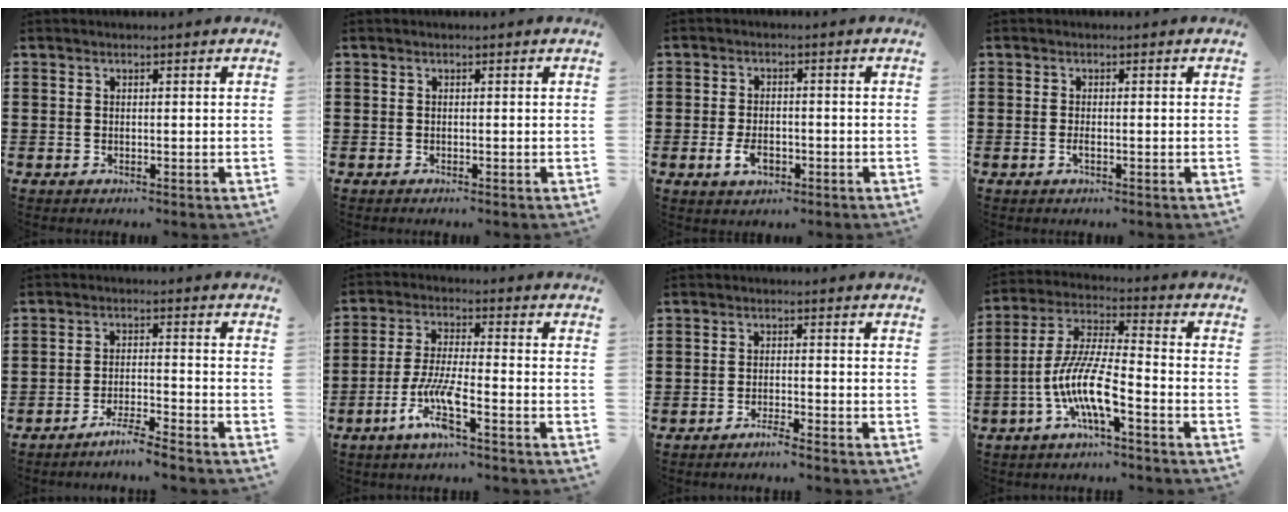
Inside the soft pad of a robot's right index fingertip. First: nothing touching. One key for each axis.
{"total": 0.0}
{"total": 3.7, "fx": -1.3, "fy": 2.0, "fz": 2.8, "tx": -0.059, "ty": -0.003, "tz": -0.024}
{"total": 1.1, "fx": -0.4, "fy": 0.1, "fz": 1.0, "tx": -0.020, "ty": -0.007, "tz": -0.006}
{"total": 4.3, "fx": -4.0, "fy": -0.6, "fz": 1.4, "tx": -0.031, "ty": -0.008, "tz": -0.079}
{"total": 8.4, "fx": -4.6, "fy": 1.1, "fz": 7.0, "tx": -0.161, "ty": -0.016, "tz": -0.089}
{"total": 2.0, "fx": -1.8, "fy": -0.3, "fz": 0.7, "tx": -0.013, "ty": 0.001, "tz": -0.034}
{"total": 10.3, "fx": -5.2, "fy": 1.7, "fz": 8.7, "tx": -0.200, "ty": -0.013, "tz": -0.104}